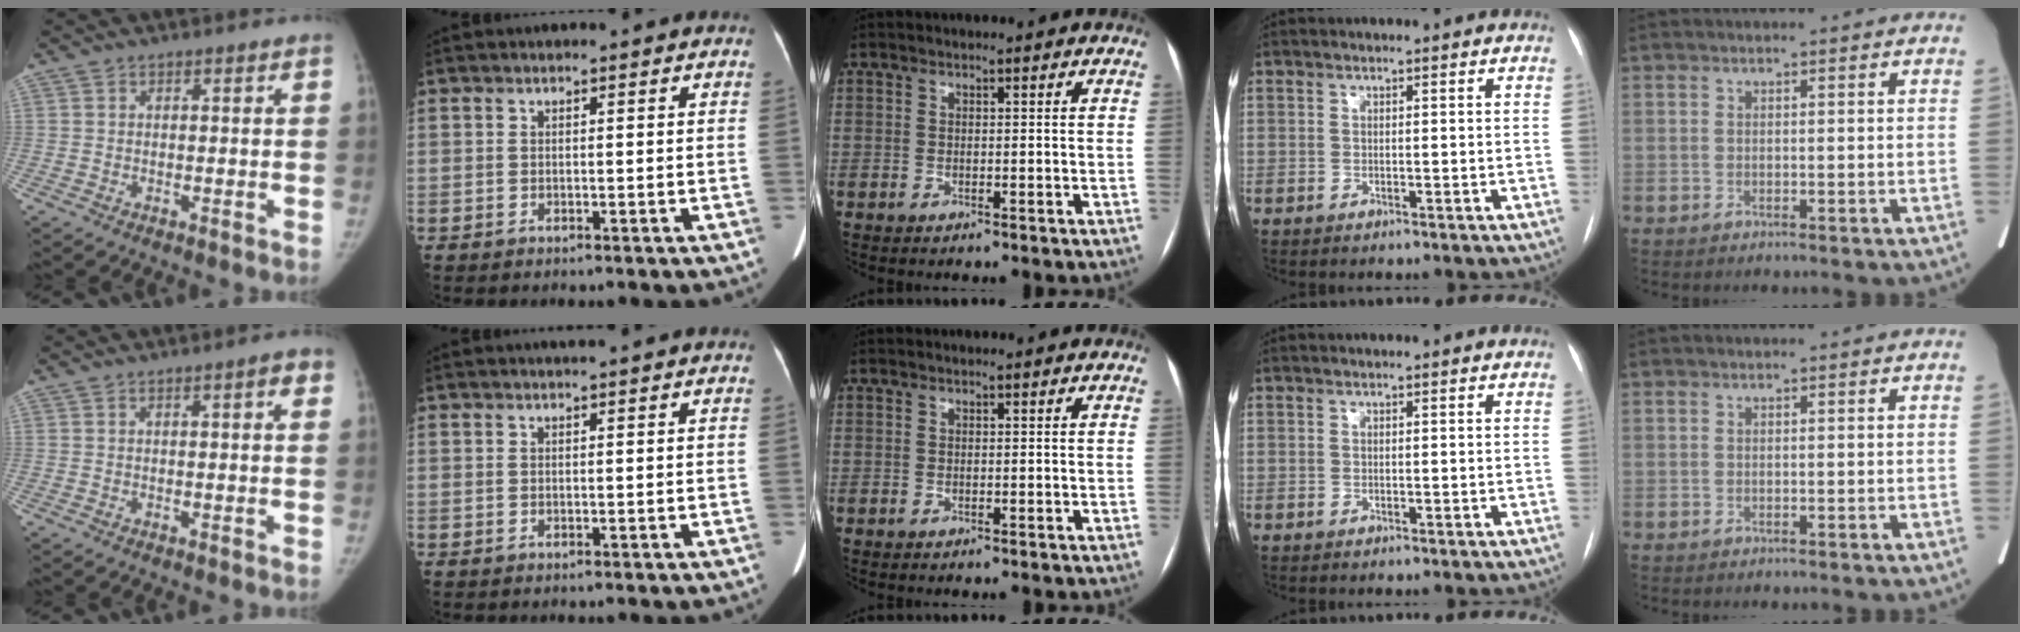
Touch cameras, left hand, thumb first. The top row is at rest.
{"thumb": {"total": 2.1, "force": [0.7, 0.5, 2.0], "torque": [-0.016, 0.004, 0.003]}, "index": {"total": 0.9, "force": [0.7, -0.2, 0.6], "torque": [-0.010, 0.009, 0.016]}}